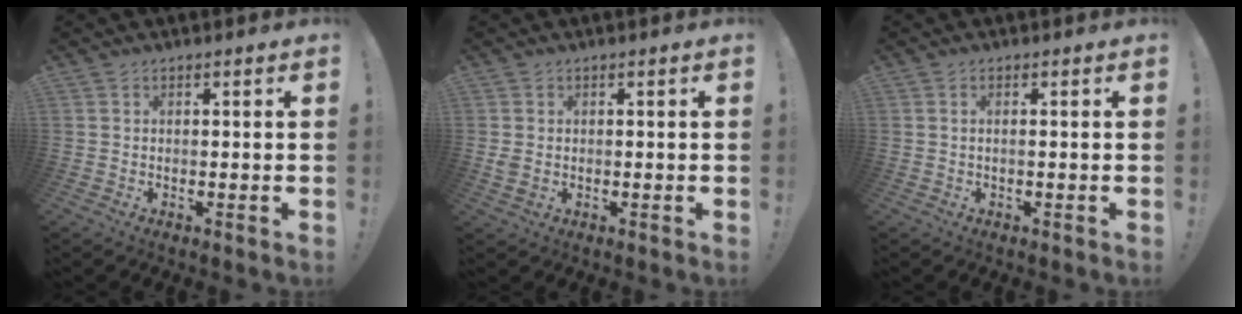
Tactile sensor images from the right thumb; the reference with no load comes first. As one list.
[{"total": 2.3, "force": [0.1, 1.7, 1.4], "torque": [-0.020, 0.003, 0.002]}, {"total": 1.1, "force": [-0.1, 0.0, 1.1], "torque": [-0.027, 0.002, -0.001]}]